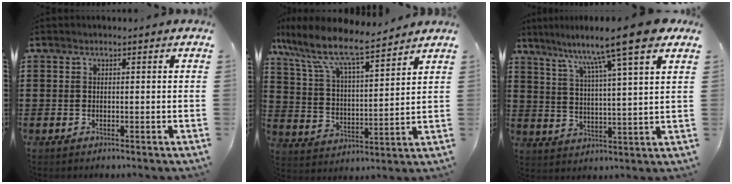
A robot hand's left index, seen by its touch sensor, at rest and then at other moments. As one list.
[{"total": 9.1, "force": [7.4, 1.6, 5.1], "torque": [-0.126, -0.038, 0.125]}, {"total": 11.3, "force": [8.7, -0.3, 7.3], "torque": [-0.144, -0.043, 0.136]}]